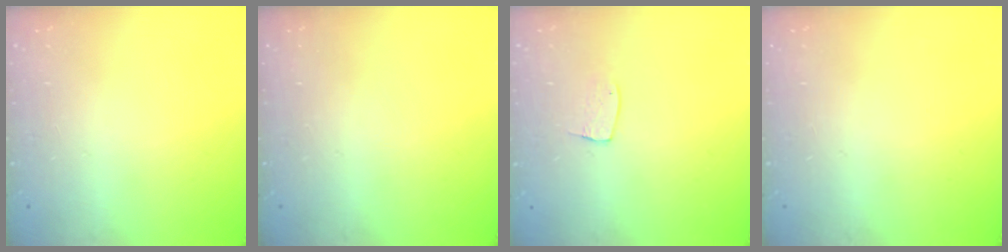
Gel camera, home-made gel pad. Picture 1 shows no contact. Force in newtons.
{"total": 0.0}
{"total": 5.2, "press": 5.2, "slide": 0.3}
{"total": 0.0}